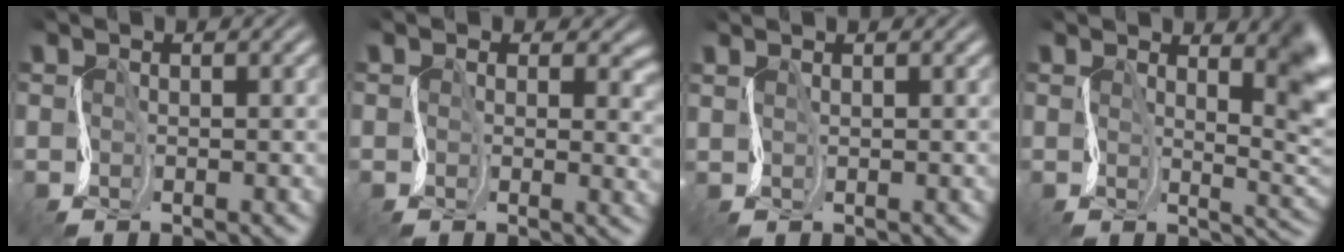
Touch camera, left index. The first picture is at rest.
{"total": 5.1, "force": [0.7, 3.9, 3.3], "torque": [-0.023, 0.003, 0.004]}
{"total": 1.3, "force": [1.3, 0.1, -0.3], "torque": [0.009, 0.000, 0.026]}
{"total": 6.1, "force": [2.0, 2.6, 5.2], "torque": [-0.040, -0.003, 0.027]}